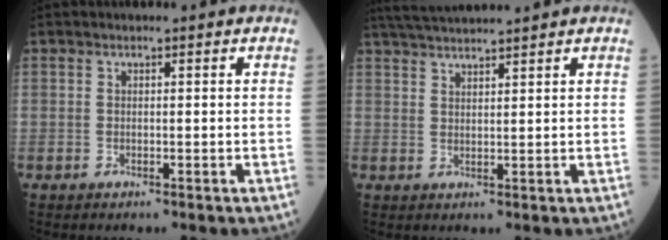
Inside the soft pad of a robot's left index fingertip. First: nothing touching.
{"total": 6.5, "force": [6.0, -1.1, 2.1], "torque": [-0.040, 0.026, 0.105]}